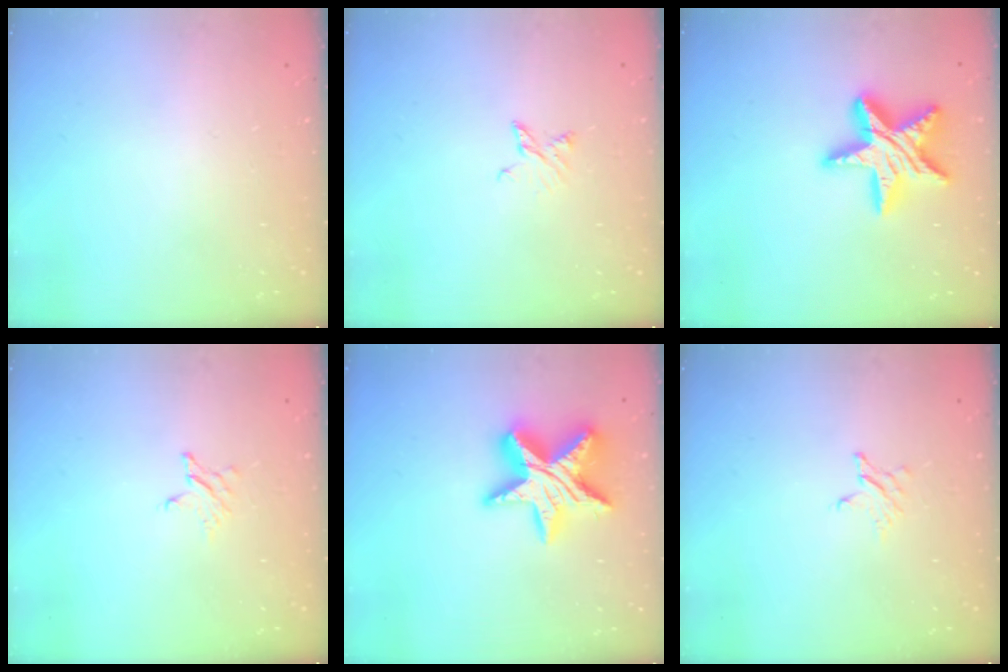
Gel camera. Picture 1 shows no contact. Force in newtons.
{"total": 3.2, "press": 3.2, "slide": 0.4}
{"total": 16.3, "press": 16.2, "slide": 1.1}
{"total": 2.5, "press": 2.5, "slide": 0.2}
{"total": 17.4, "press": 17.3, "slide": 1.4}
{"total": 2.5, "press": 2.5, "slide": 0.2}